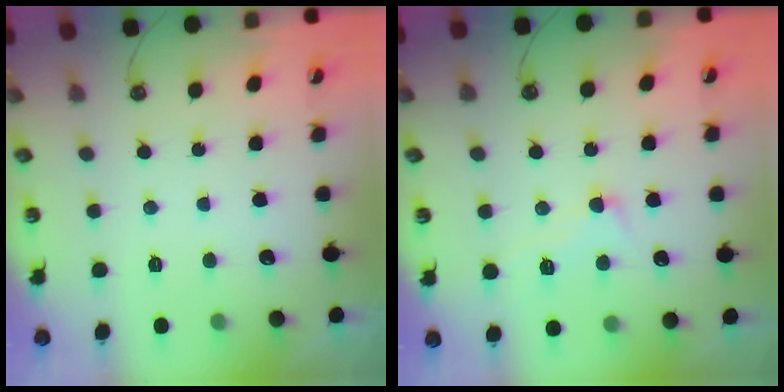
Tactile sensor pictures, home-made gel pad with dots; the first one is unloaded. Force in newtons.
{"total": 2.2, "press": 2.0, "slide": 1.0}